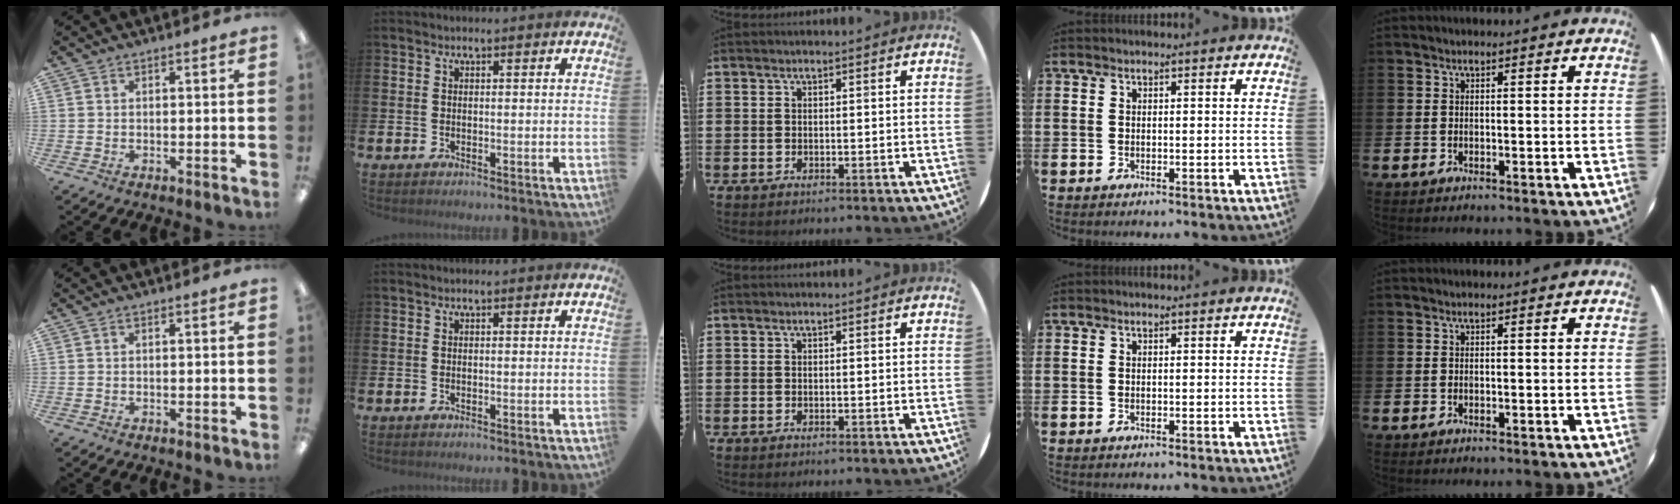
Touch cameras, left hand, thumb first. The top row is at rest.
{}